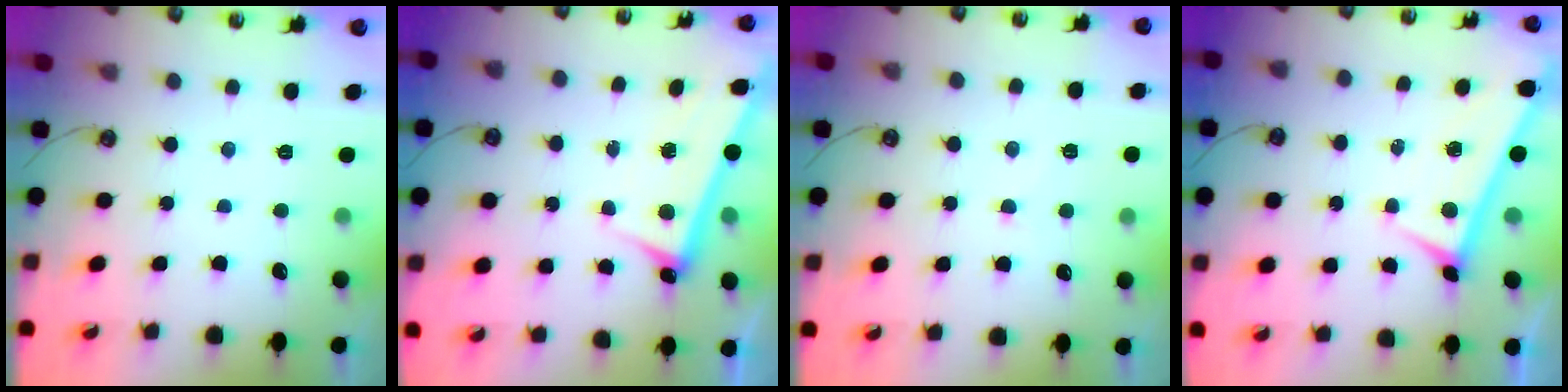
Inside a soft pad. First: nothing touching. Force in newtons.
{"total": 2.7, "press": 2.7, "slide": 0.6}
{"total": 4.7, "press": 4.7, "slide": 0.7}
{"total": 0.0}